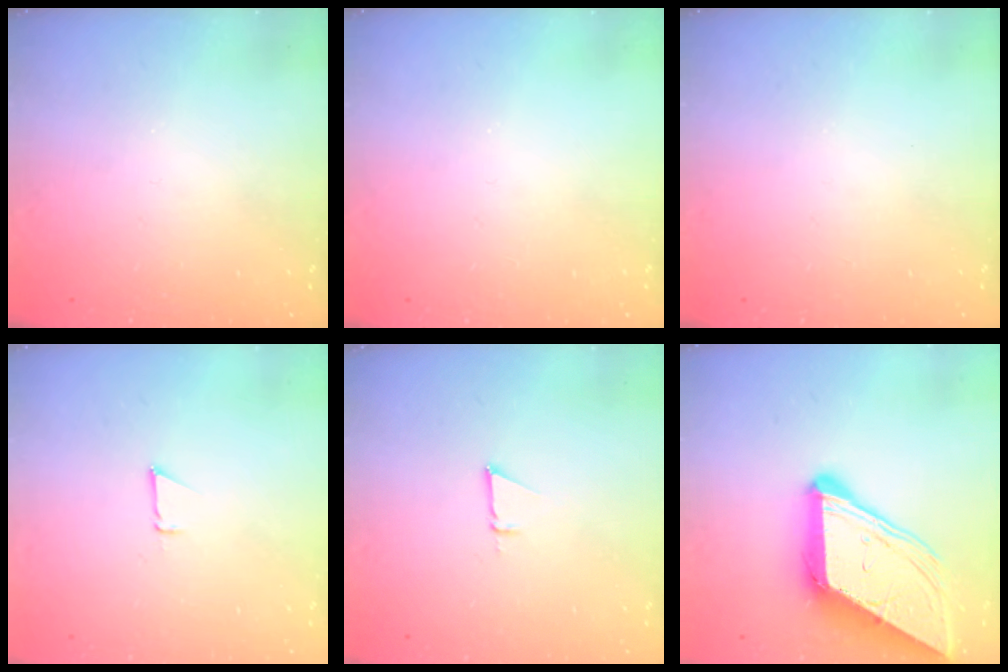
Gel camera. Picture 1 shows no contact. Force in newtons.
{"total": 0.0}
{"total": 0.0}
{"total": 0.9, "press": 0.9, "slide": 0.1}
{"total": 2.5, "press": 2.5, "slide": 0.1}
{"total": 18.6, "press": 18.5, "slide": 2.0}